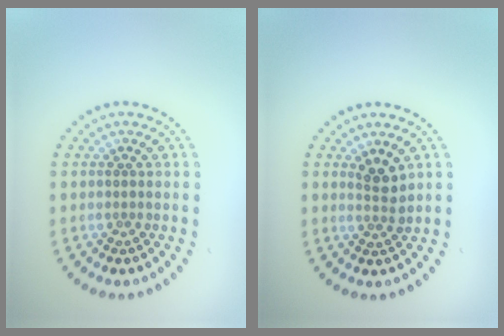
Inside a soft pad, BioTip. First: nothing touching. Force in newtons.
{"total": 2.0, "press": 1.6, "slide": 1.3}